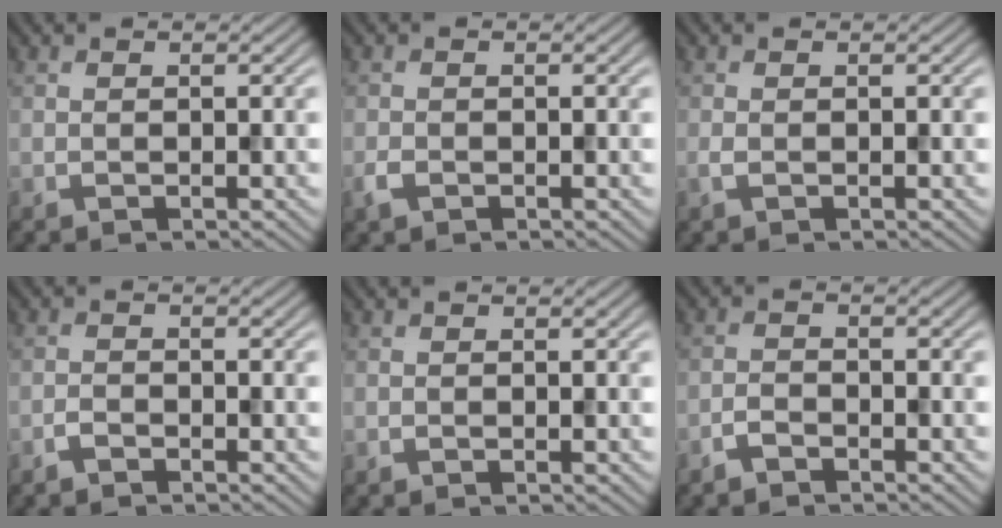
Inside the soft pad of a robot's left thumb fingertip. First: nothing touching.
{"total": 1.4, "force": [-0.8, 0.8, 0.8], "torque": [-0.018, -0.003, -0.018]}
{"total": 0.9, "force": [-0.3, 0.3, 0.7], "torque": [-0.019, -0.002, -0.006]}
{"total": 1.3, "force": [-1.1, 0.4, 0.6], "torque": [-0.011, 0.002, -0.024]}
{"total": 0.0}
{"total": 1.7, "force": [-1.4, 0.5, 0.7], "torque": [-0.014, 0.002, -0.034]}